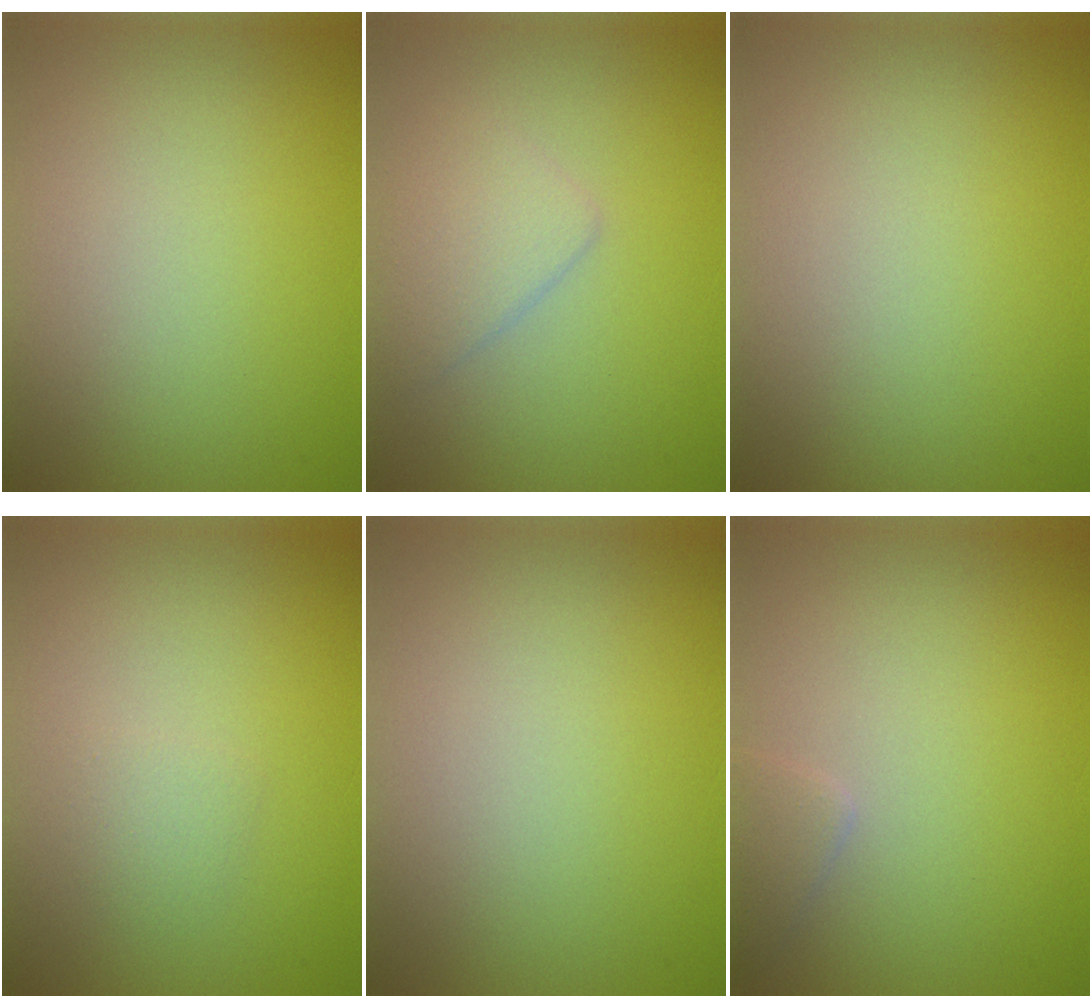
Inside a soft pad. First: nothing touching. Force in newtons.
{"total": 2.2, "press": 2.2, "slide": 0.0}
{"total": 0.0}
{"total": 1.1, "press": 1.0, "slide": 0.1}
{"total": 0.0}
{"total": 1.2, "press": 1.2, "slide": 0.1}